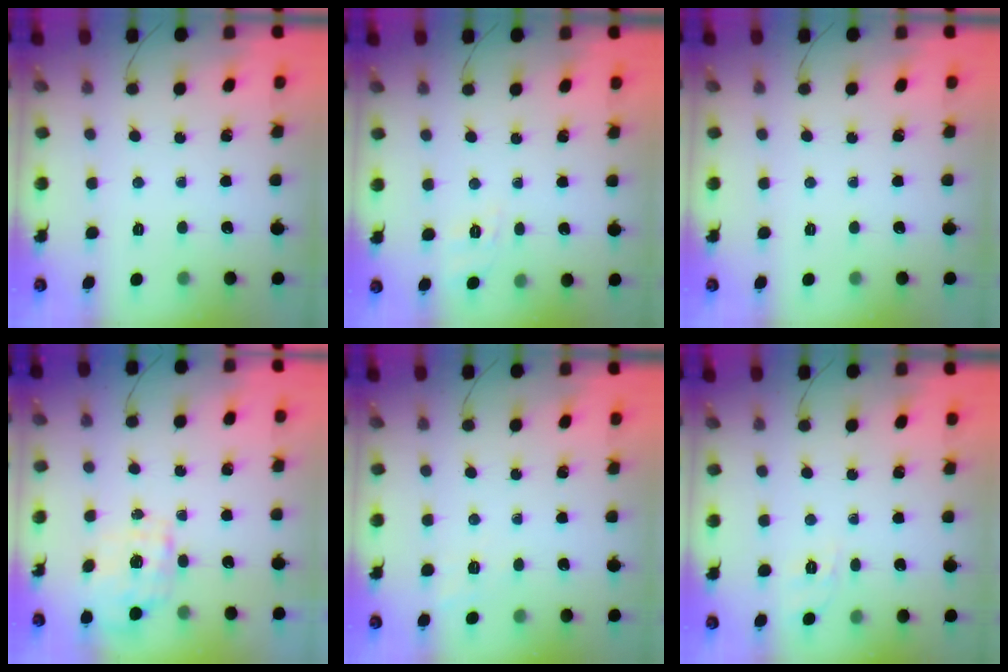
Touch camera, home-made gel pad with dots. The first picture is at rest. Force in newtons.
{"total": 1.9, "press": 0.6, "slide": 1.8}
{"total": 0.0}
{"total": 1.8, "press": 1.7, "slide": 0.6}
{"total": 1.9, "press": 0.0, "slide": 1.9}
{"total": 1.6, "press": 0.0, "slide": 1.6}